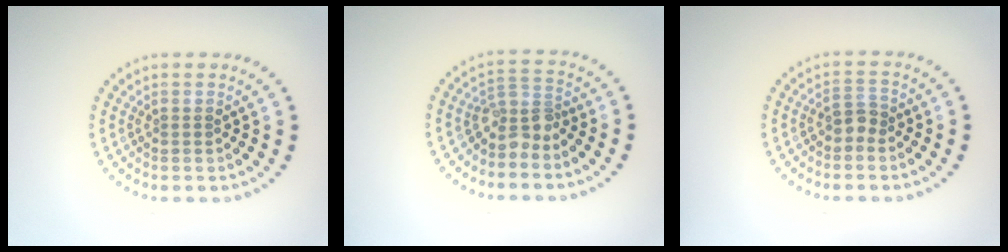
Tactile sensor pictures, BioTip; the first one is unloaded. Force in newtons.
{"total": 2.6, "press": 1.8, "slide": 1.8}
{"total": 1.5, "press": 1.3, "slide": 0.7}